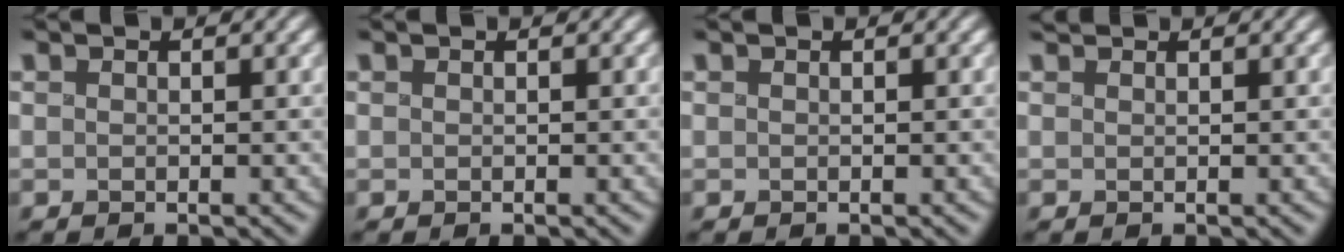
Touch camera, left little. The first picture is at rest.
{"total": 0.0}
{"total": 0.0}
{"total": 0.8, "force": [0.7, 0.2, 0.1], "torque": [-0.005, 0.007, 0.016]}